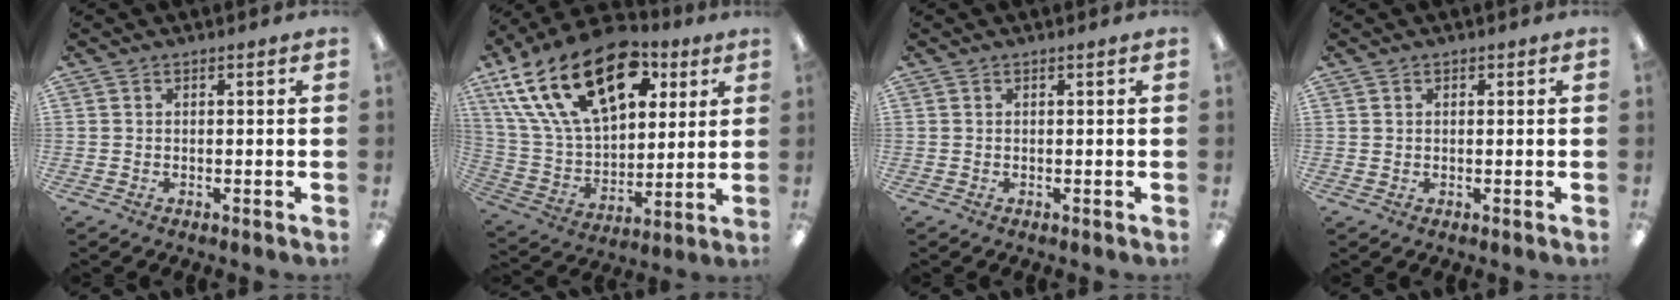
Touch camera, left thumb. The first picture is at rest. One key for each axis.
{"total": 27.0, "fx": 12.6, "fy": 15.9, "fz": 17.9, "tx": -0.330, "ty": -0.061, "tz": 0.224}
{"total": 0.0}
{"total": 0.7, "fx": 0.4, "fy": 0.6, "fz": 0.0, "tx": 0.000, "ty": 0.003, "tz": 0.007}